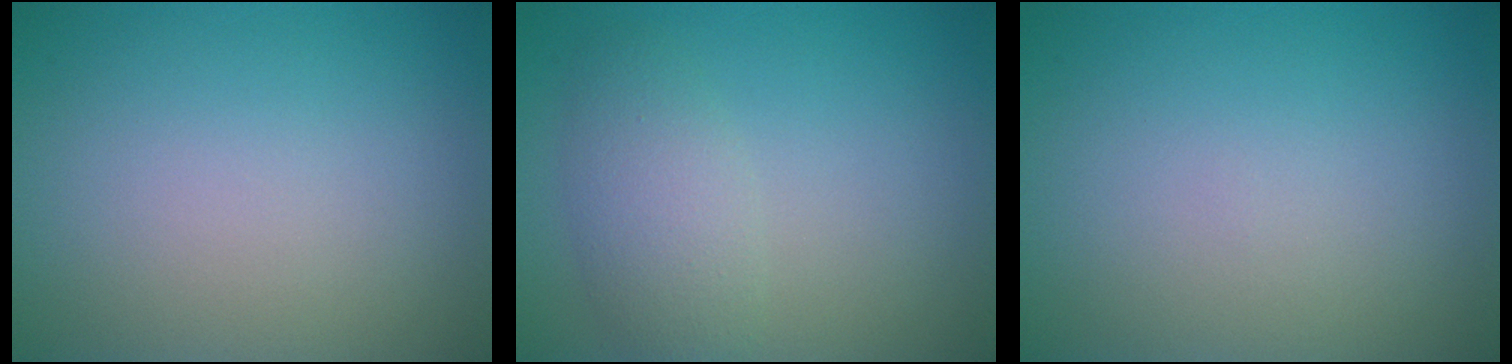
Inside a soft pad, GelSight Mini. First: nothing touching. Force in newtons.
{"total": 3.2, "press": 3.2, "slide": 0.0}
{"total": 0.0}